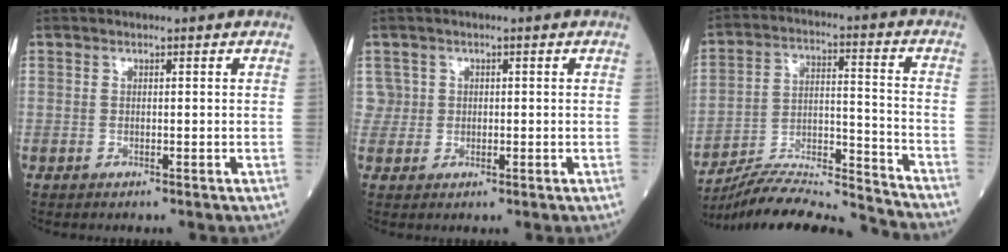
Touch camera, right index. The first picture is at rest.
{"total": 2.4, "force": [0.6, 2.3, -0.1], "torque": [0.017, 0.007, 0.006]}
{"total": 18.2, "force": [-17.6, -0.6, 4.5], "torque": [-0.091, 0.015, -0.288]}